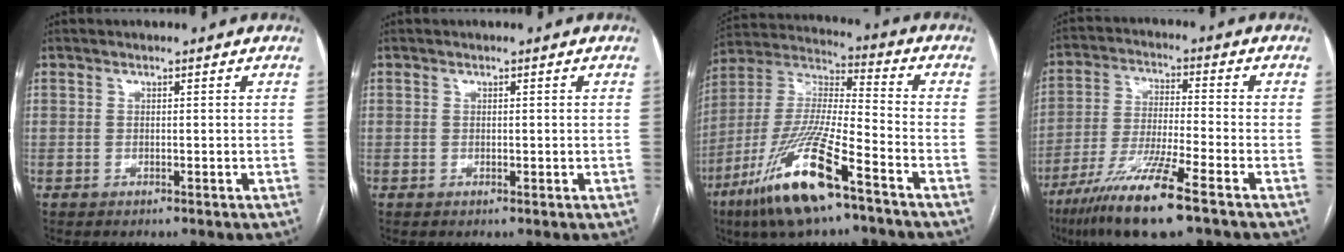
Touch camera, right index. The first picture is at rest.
{"total": 0.8, "force": [0.0, 0.5, 0.6], "torque": [-0.009, -0.001, 0.002]}
{"total": 18.6, "force": [-10.5, 2.4, 15.1], "torque": [-0.342, -0.045, -0.198]}
{"total": 13.1, "force": [-8.2, 0.2, 10.2], "torque": [-0.204, -0.032, -0.150]}